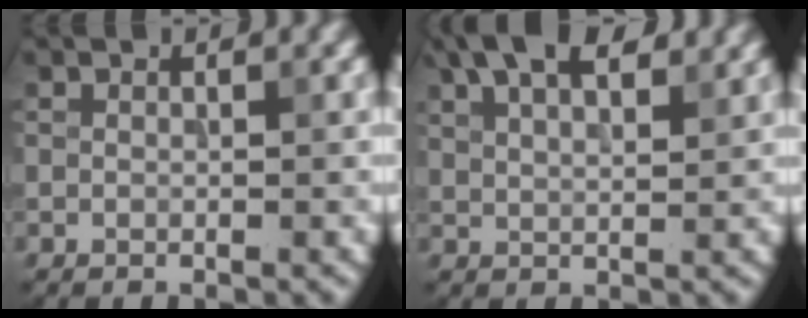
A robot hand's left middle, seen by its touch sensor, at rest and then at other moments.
{"total": 7.6, "force": [4.9, 3.0, 4.9], "torque": [-0.081, 0.029, 0.061]}